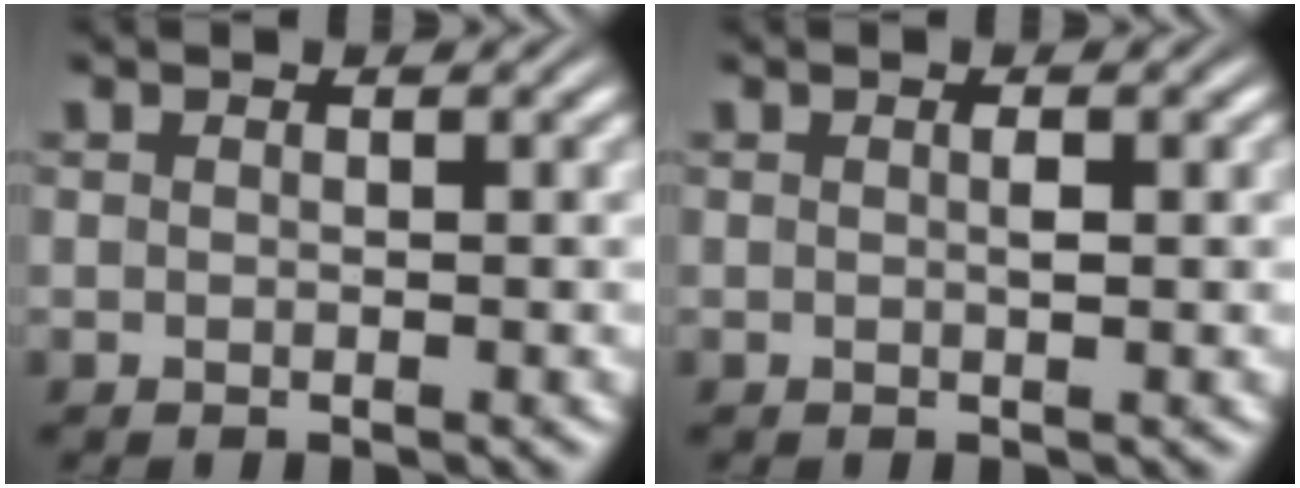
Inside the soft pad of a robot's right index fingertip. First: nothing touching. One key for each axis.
{"total": 0.9, "fx": 0.1, "fy": 0.1, "fz": 0.9, "tx": -0.014, "ty": -0.003, "tz": 0.001}